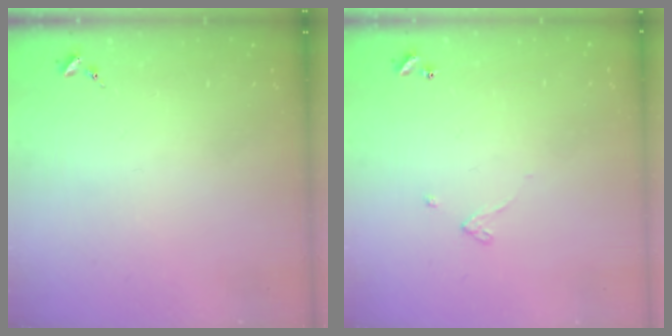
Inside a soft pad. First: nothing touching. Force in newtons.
{"total": 2.6, "press": 2.6, "slide": 0.2}